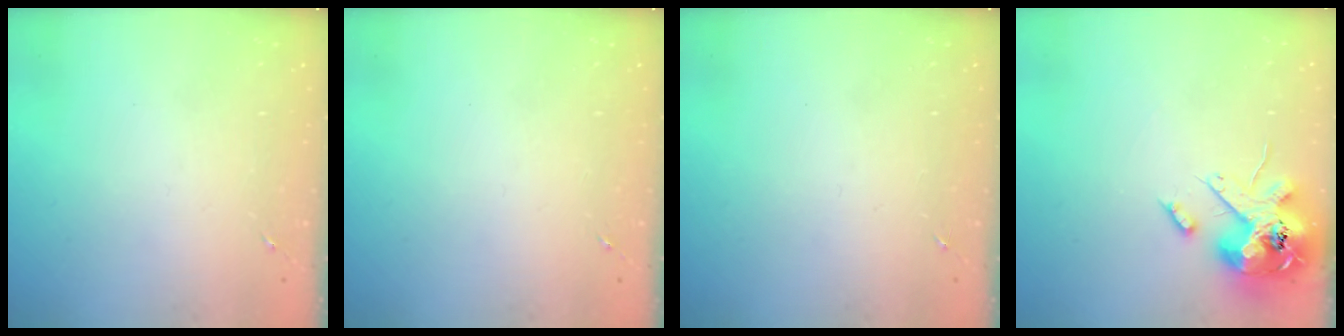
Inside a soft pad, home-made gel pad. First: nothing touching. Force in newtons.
{"total": 0.0}
{"total": 0.0}
{"total": 15.3, "press": 15.1, "slide": 2.5}